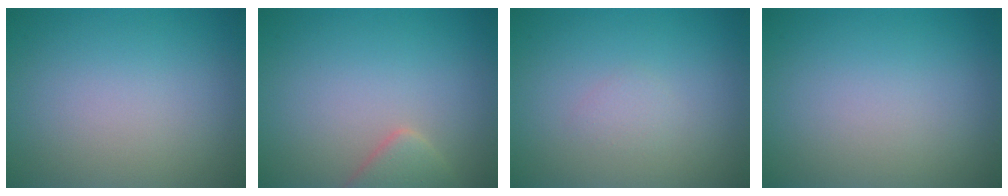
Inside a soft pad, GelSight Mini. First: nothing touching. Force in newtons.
{"total": 2.3, "press": 2.3, "slide": 0.2}
{"total": 0.7, "press": 0.7, "slide": 0.0}
{"total": 0.0}